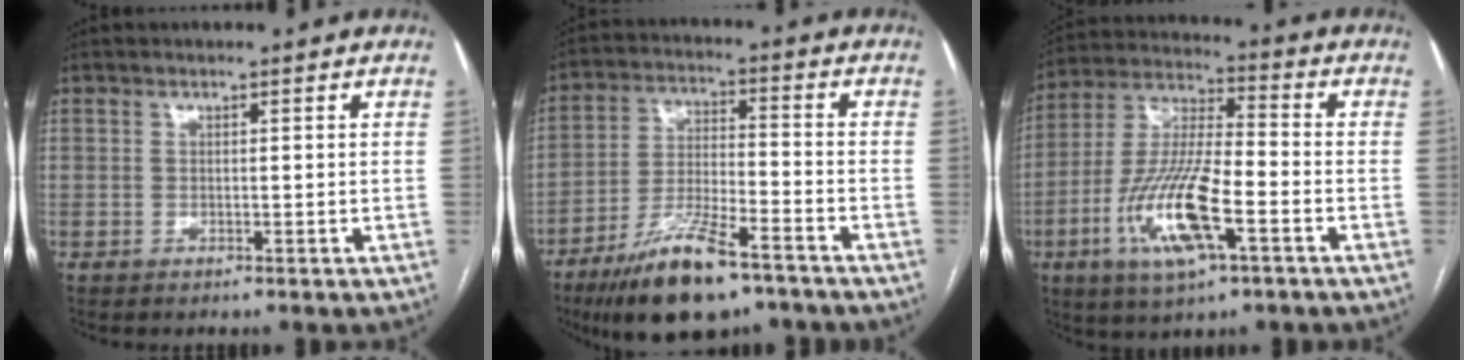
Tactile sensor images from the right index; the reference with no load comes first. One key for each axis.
{"total": 14.0, "fx": -9.5, "fy": 3.3, "fz": 9.7, "tx": -0.183, "ty": -0.017, "tz": -0.166}
{"total": 15.2, "fx": -5.7, "fy": 3.4, "fz": 13.6, "tx": -0.282, "ty": -0.009, "tz": -0.102}